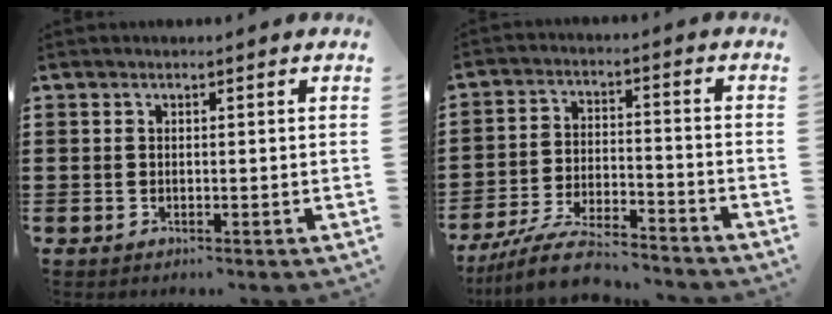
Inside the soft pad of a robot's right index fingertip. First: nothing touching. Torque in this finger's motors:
{"motor_torque": [2.14, 0.00, 0.78, 0.20]}